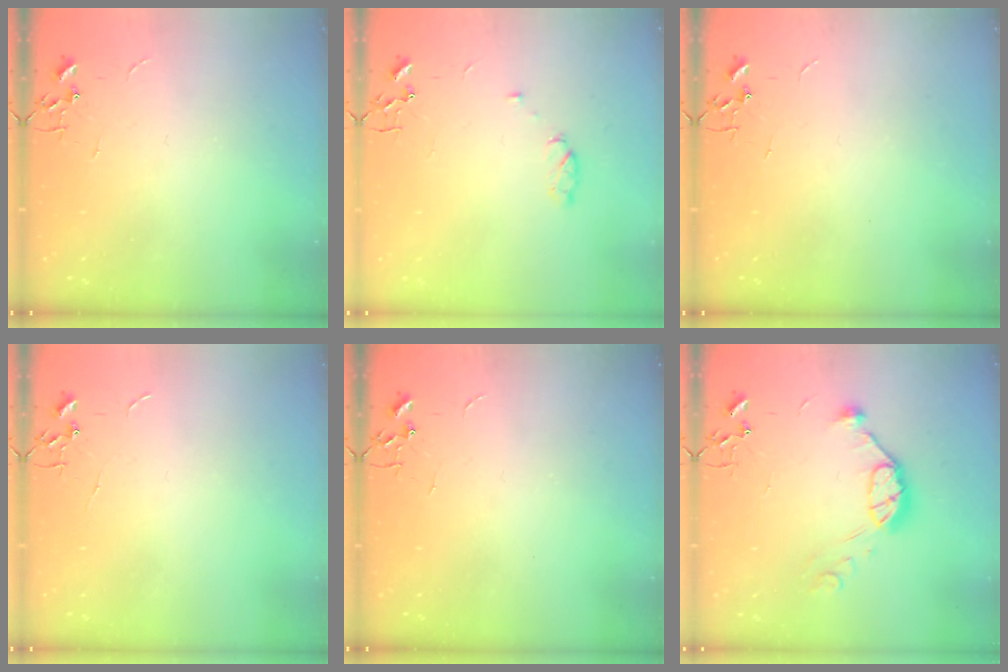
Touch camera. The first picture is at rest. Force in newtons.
{"total": 5.3, "press": 5.2, "slide": 0.7}
{"total": 0.0}
{"total": 0.0}
{"total": 0.0}
{"total": 11.1, "press": 11.0, "slide": 0.6}